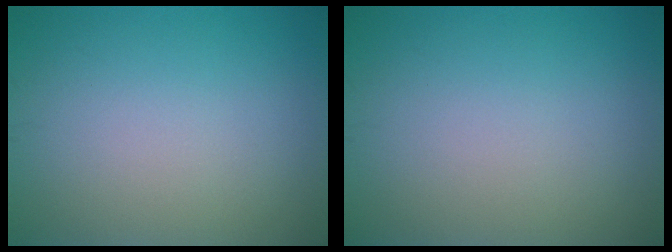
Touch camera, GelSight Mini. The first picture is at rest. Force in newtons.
{"total": 0.0}